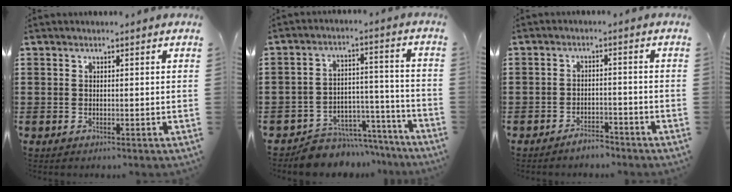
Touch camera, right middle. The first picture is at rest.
{"total": 6.5, "force": [-6.2, 2.0, 0.7], "torque": [-0.008, 0.027, -0.118]}
{"total": 2.7, "force": [-2.6, 0.4, 0.4], "torque": [-0.013, 0.001, -0.052]}